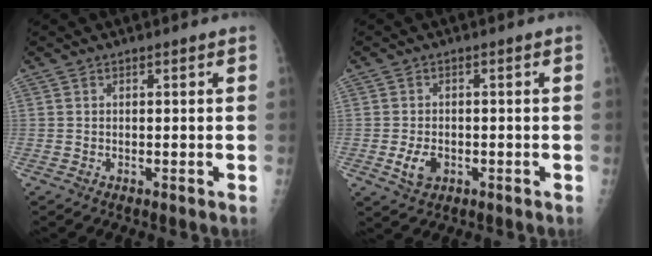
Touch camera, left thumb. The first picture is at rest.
{"total": 3.9, "force": [-1.2, 2.6, 2.6], "torque": [-0.047, 0.001, -0.016]}